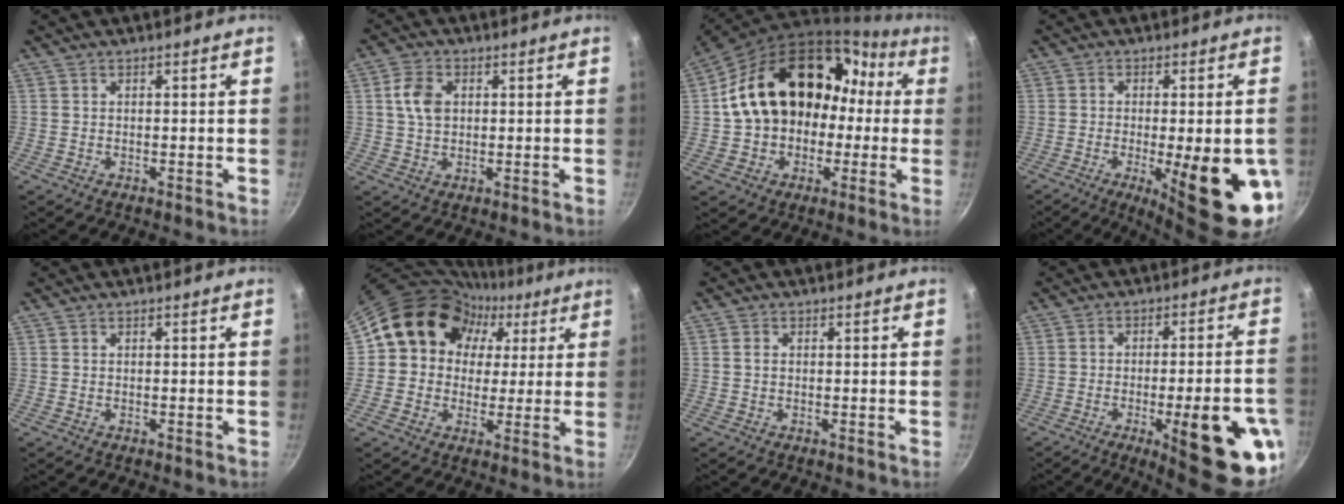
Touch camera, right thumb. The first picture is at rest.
{"total": 5.7, "force": [1.3, 4.0, 3.9], "torque": [-0.063, 0.003, 0.023]}
{"total": 22.9, "force": [1.6, 17.3, 14.9], "torque": [-0.229, 0.079, 0.036]}
{"total": 17.6, "force": [-4.8, 4.9, 16.2], "torque": [-0.196, -0.004, -0.053]}
{"total": 0.0}
{"total": 13.8, "force": [4.2, 12.0, 5.5], "torque": [-0.051, 0.025, 0.053]}
{"total": 1.2, "force": [0.2, 0.9, 0.8], "torque": [-0.015, 0.004, 0.002]}
{"total": 19.1, "force": [-6.7, 4.6, 17.3], "torque": [-0.203, 0.021, -0.083]}